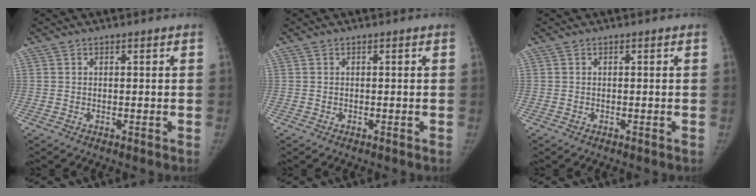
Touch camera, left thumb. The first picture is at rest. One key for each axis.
{"total": 0.0}
{"total": 0.0}